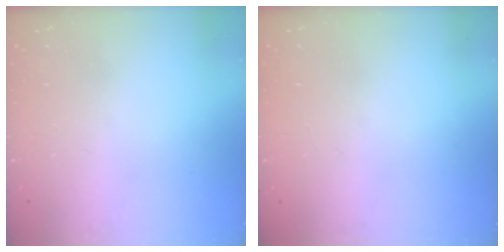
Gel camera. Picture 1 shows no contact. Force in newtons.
{"total": 0.0}